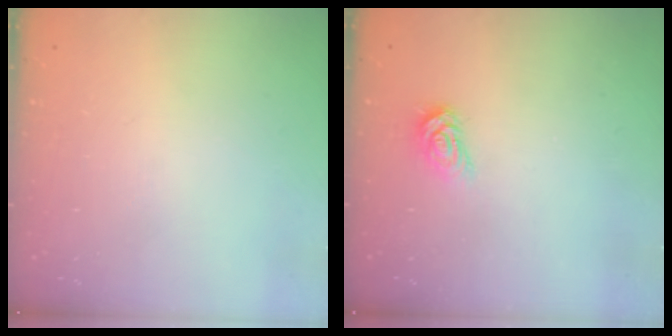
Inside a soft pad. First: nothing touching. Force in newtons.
{"total": 4.0, "press": 3.9, "slide": 0.2}